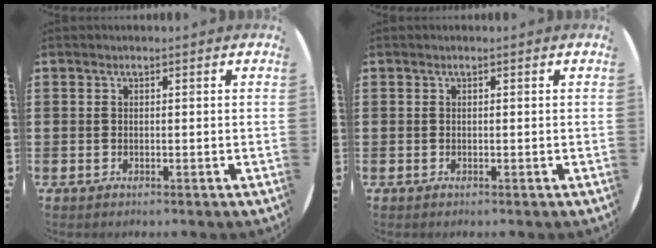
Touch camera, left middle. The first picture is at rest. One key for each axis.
{"total": 0.0}